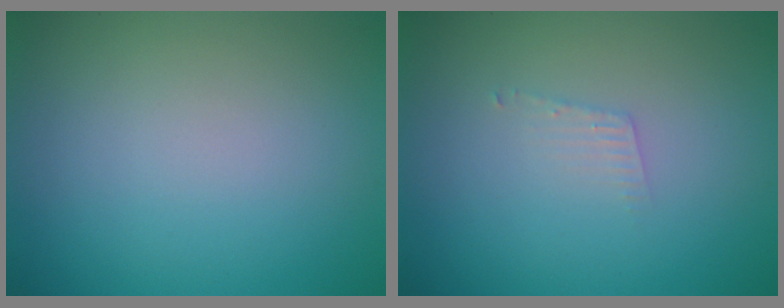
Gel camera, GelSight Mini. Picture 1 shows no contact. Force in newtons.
{"total": 0.9, "press": 0.9, "slide": 0.1}